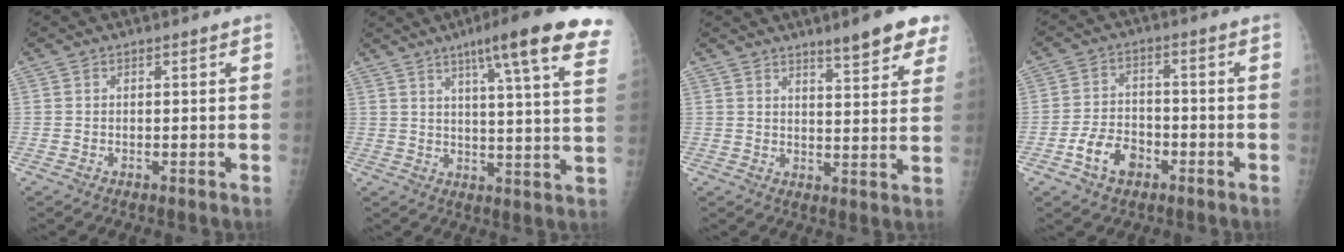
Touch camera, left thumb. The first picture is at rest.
{"total": 19.4, "force": [12.1, 1.8, 15.1], "torque": [-0.191, -0.035, 0.147]}
{"total": 9.1, "force": [6.3, 1.8, 6.4], "torque": [-0.066, -0.031, 0.084]}
{"total": 7.2, "force": [-3.6, 4.9, 3.9], "torque": [-0.055, 0.026, -0.062]}